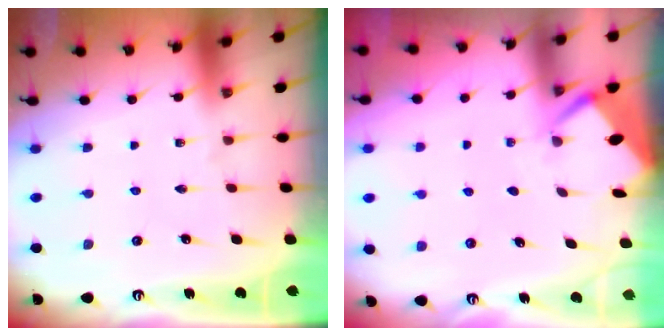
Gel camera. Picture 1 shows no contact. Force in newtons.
{"total": 2.8, "press": 2.8, "slide": 0.3}